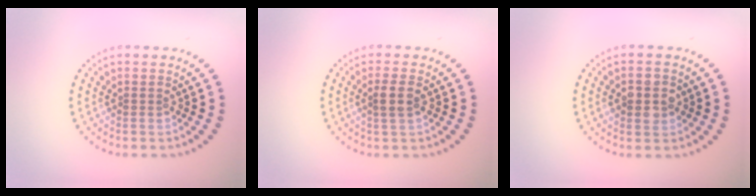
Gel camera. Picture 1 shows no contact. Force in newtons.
{"total": 1.8, "press": 1.6, "slide": 0.7}
{"total": 2.5, "press": 2.5, "slide": 0.2}